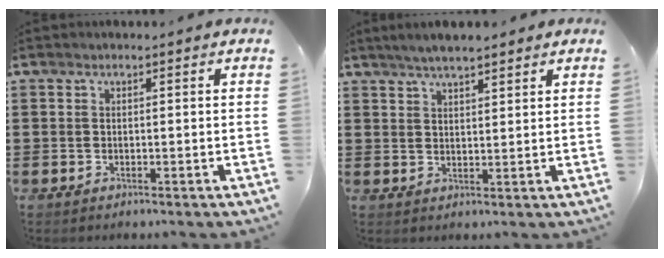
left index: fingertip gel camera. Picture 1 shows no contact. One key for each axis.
{"total": 3.5, "fx": 3.0, "fy": 0.5, "fz": 1.7, "tx": -0.038, "ty": 0.000, "tz": 0.054}